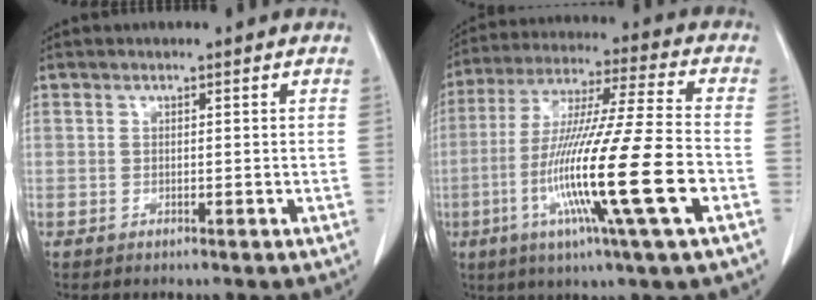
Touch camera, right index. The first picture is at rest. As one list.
[{"total": 19.7, "force": [-6.0, -0.6, 18.7], "torque": [-0.368, -0.028, -0.118]}]